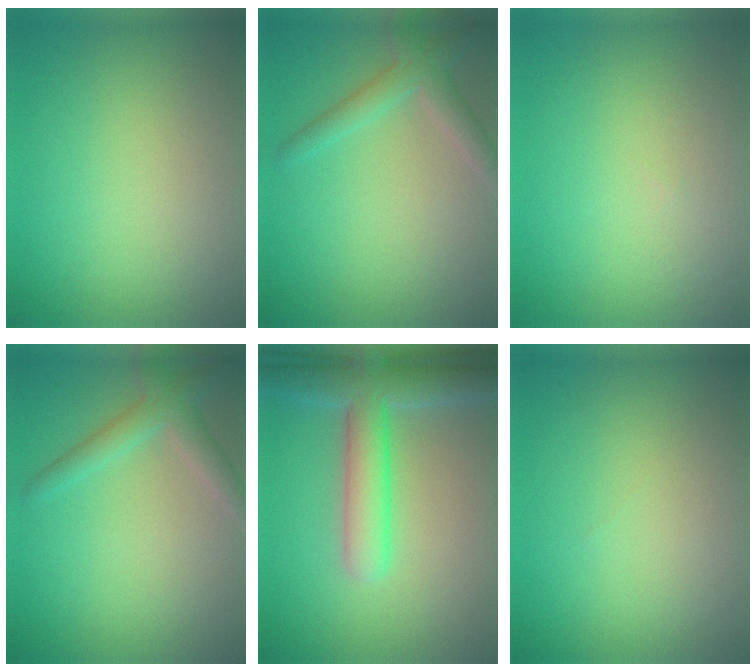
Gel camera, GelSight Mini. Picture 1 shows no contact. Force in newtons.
{"total": 2.7, "press": 2.7, "slide": 0.3}
{"total": 0.0}
{"total": 2.7, "press": 2.7, "slide": 0.3}
{"total": 5.9, "press": 5.9, "slide": 0.3}
{"total": 0.0}